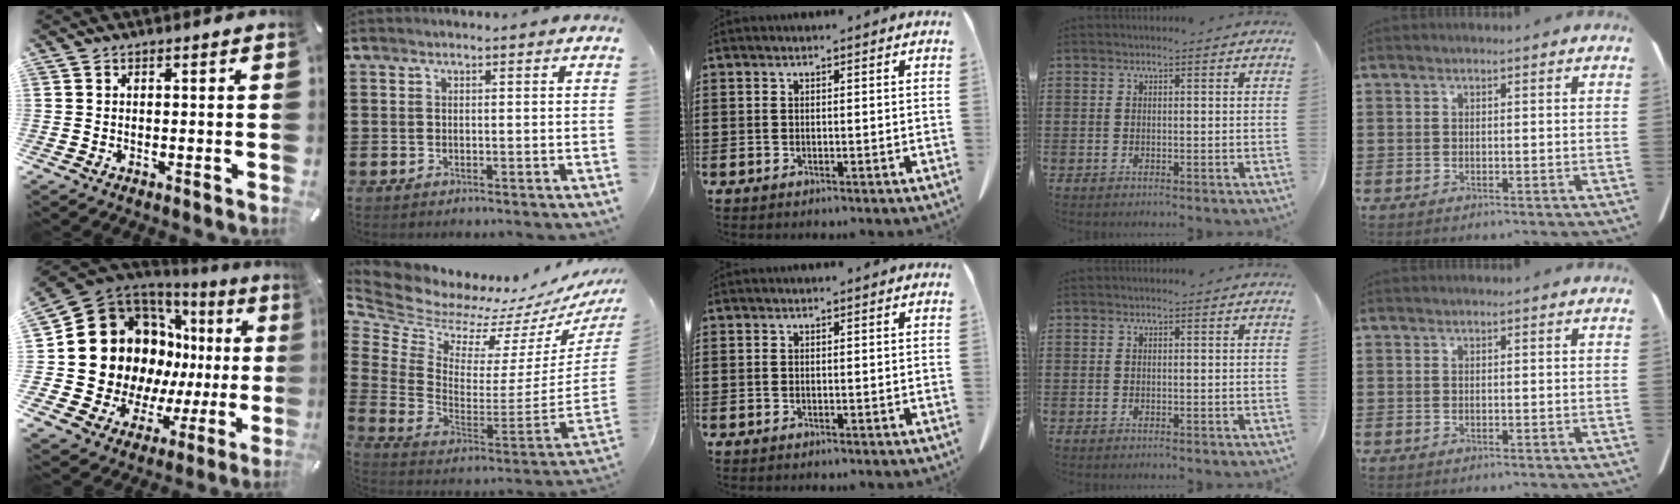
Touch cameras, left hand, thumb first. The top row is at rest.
{"thumb": {"total": 23.1, "force": [3.7, 18.1, 13.9], "torque": [-0.251, -0.052, 0.105]}, "index": {"total": 6.2, "force": [5.5, 2.7, 0.9], "torque": [-0.061, -0.061, 0.095]}}